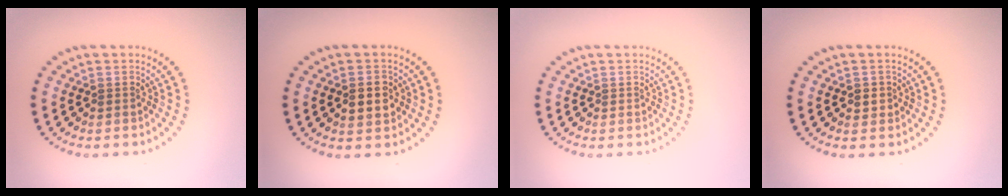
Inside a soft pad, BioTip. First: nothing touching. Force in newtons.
{"total": 2.3, "press": 2.2, "slide": 0.2}
{"total": 0.0}
{"total": 1.0, "press": 0.9, "slide": 0.5}